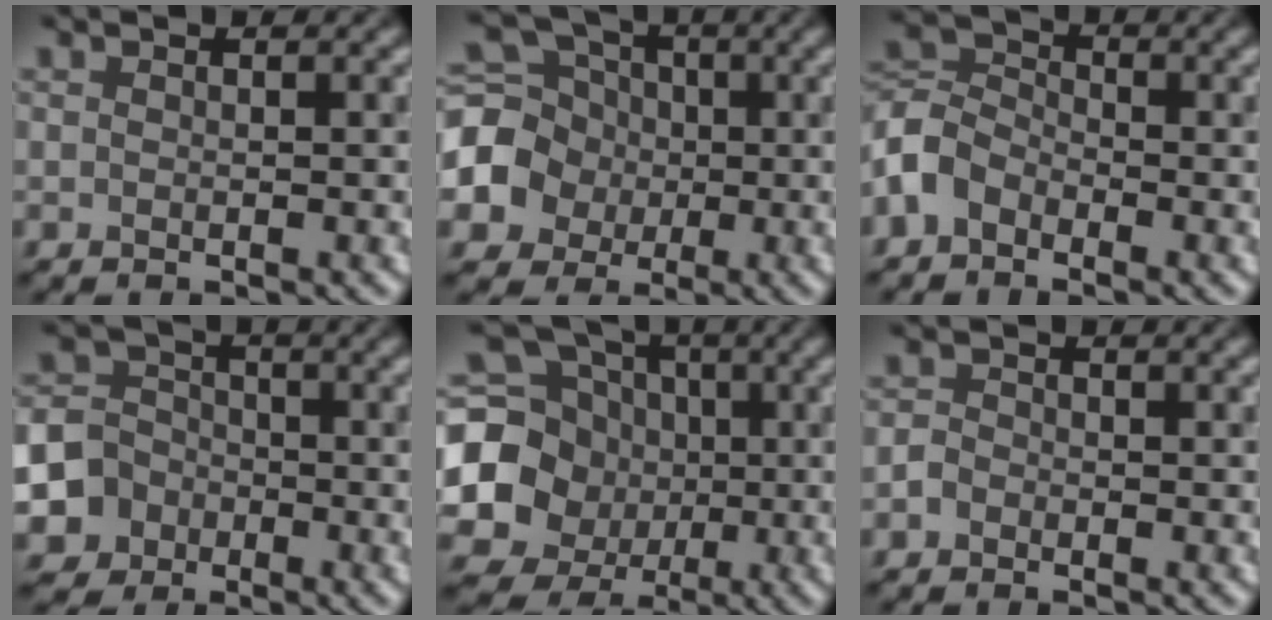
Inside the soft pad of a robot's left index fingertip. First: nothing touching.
{"total": 6.3, "force": [-1.2, 6.0, 1.7], "torque": [-0.032, -0.003, -0.045]}
{"total": 3.5, "force": [-2.4, 2.3, 1.3], "torque": [-0.027, 0.007, -0.060]}
{"total": 6.5, "force": [-3.6, 5.5, 0.4], "torque": [0.002, -0.011, -0.083]}
{"total": 12.2, "force": [-0.9, 11.6, 3.7], "torque": [-0.122, -0.002, -0.030]}
{"total": 1.1, "force": [-0.9, 0.5, -0.3], "torque": [0.009, 0.001, -0.019]}